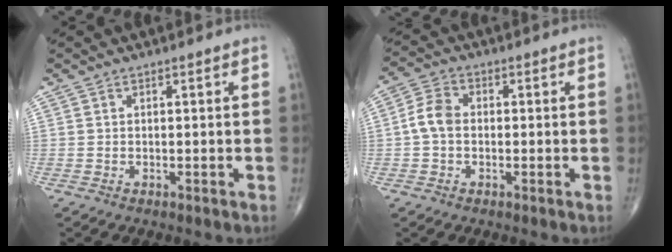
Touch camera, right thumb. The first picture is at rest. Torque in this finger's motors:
{"motor_torque": [-0.15, 0.23, 0.48, -0.13, 0.03]}